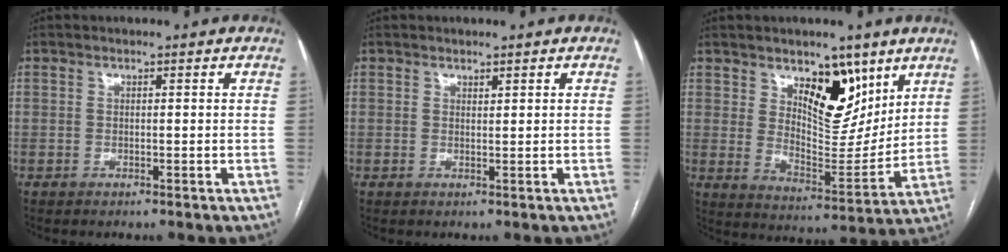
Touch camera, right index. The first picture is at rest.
{"total": 0.6, "force": [0.5, 0.1, 0.2], "torque": [-0.005, -0.004, 0.008]}
{"total": 11.6, "force": [6.8, 5.3, 7.8], "torque": [-0.112, -0.013, 0.121]}